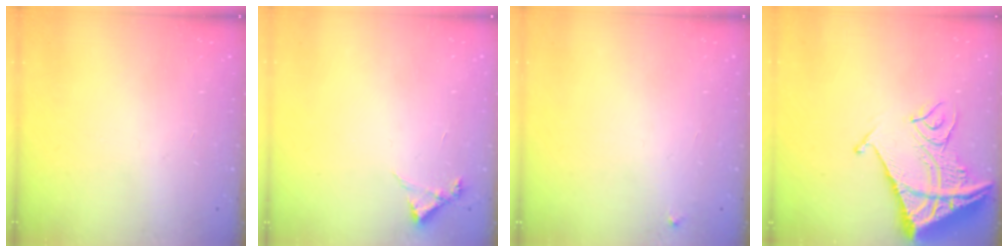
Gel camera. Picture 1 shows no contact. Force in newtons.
{"total": 5.0, "press": 5.0, "slide": 0.5}
{"total": 2.3, "press": 2.3, "slide": 0.2}
{"total": 15.9, "press": 15.8, "slide": 1.8}